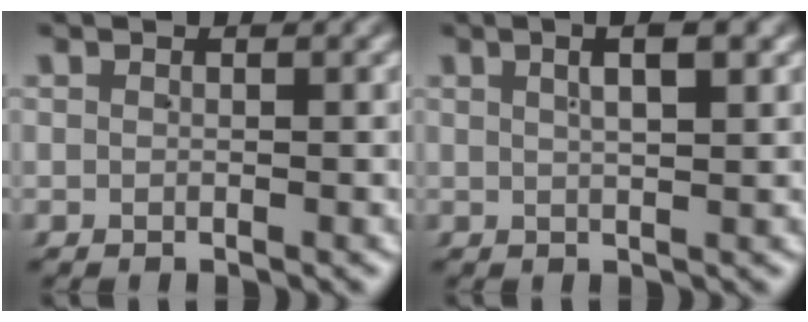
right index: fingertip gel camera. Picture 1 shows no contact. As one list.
[{"total": 2.7, "force": [1.4, -0.1, 2.3], "torque": [-0.025, 0.013, 0.024]}]